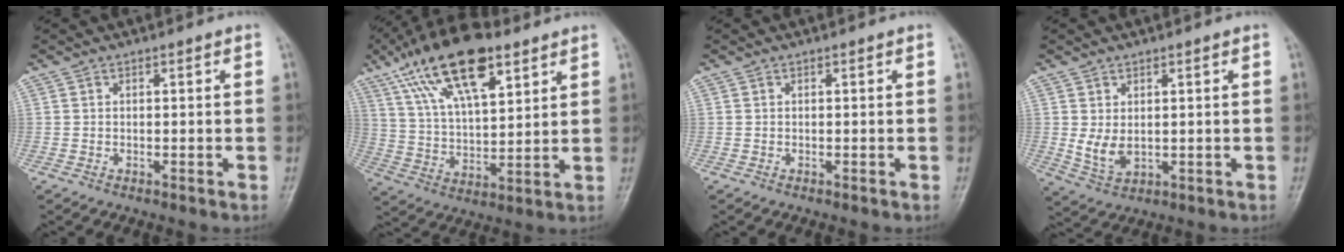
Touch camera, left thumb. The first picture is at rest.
{"total": 19.0, "force": [10.6, 7.6, 13.8], "torque": [-0.230, -0.020, 0.194]}
{"total": 0.0}
{"total": 5.2, "force": [0.5, 3.1, 4.1], "torque": [-0.070, -0.008, 0.022]}